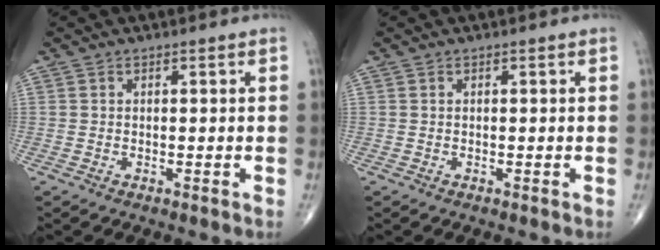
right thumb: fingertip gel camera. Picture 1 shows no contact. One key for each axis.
{"total": 0.0}